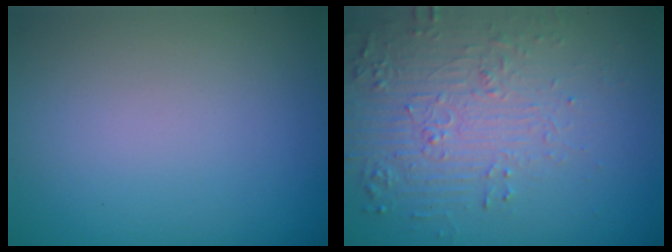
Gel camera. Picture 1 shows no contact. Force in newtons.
{"total": 5.7, "press": 3.8, "slide": 4.2}